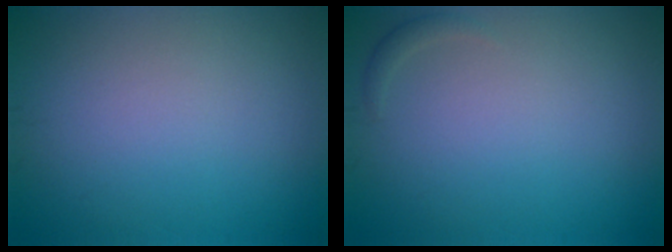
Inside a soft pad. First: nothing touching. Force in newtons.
{"total": 0.7, "press": 0.7, "slide": 0.1}